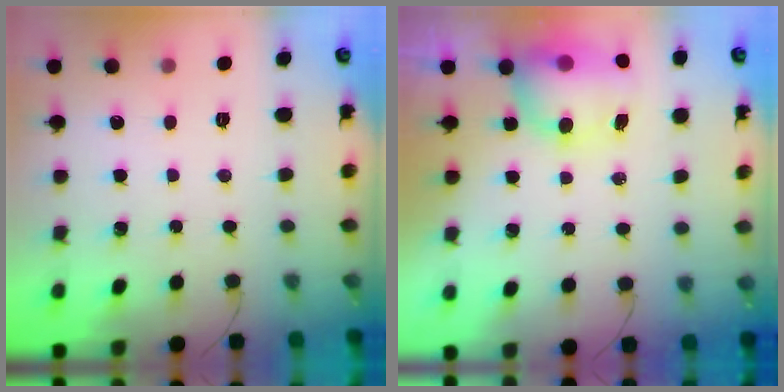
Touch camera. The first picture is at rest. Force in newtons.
{"total": 7.6, "press": 7.4, "slide": 1.8}